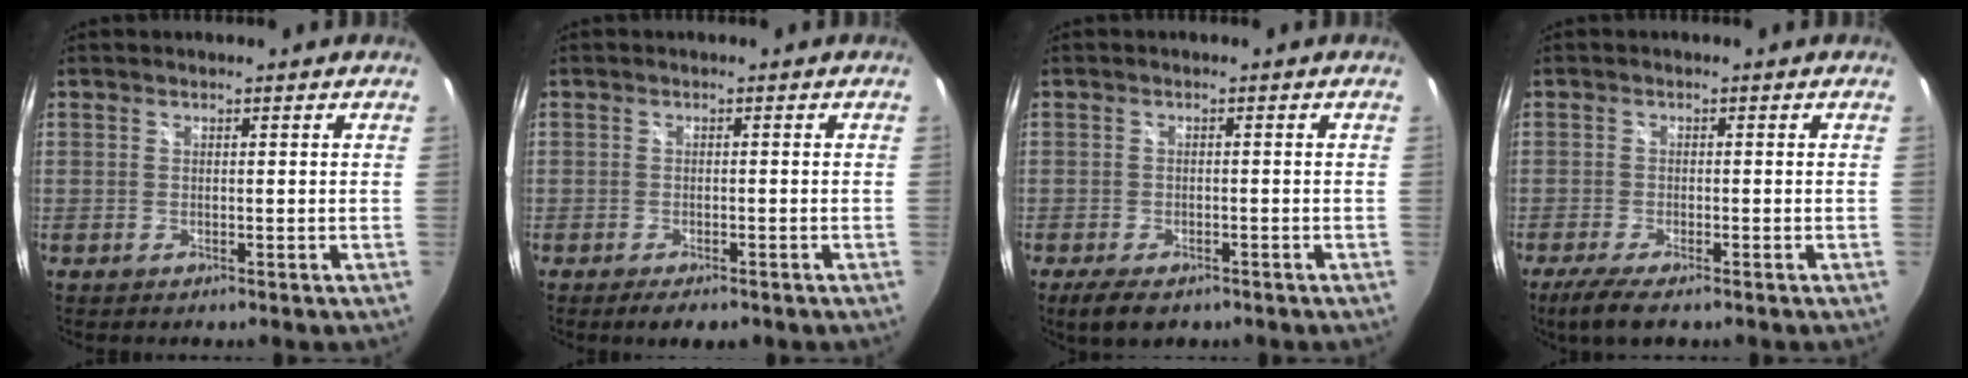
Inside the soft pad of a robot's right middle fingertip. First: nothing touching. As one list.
[{"total": 3.4, "force": [-2.4, 1.4, 2.0], "torque": [-0.041, -0.013, -0.040]}, {"total": 5.4, "force": [-3.7, 2.3, 3.1], "torque": [-0.070, -0.018, -0.060]}, {"total": 5.2, "force": [-3.8, 0.9, 3.4], "torque": [-0.085, -0.022, -0.070]}]